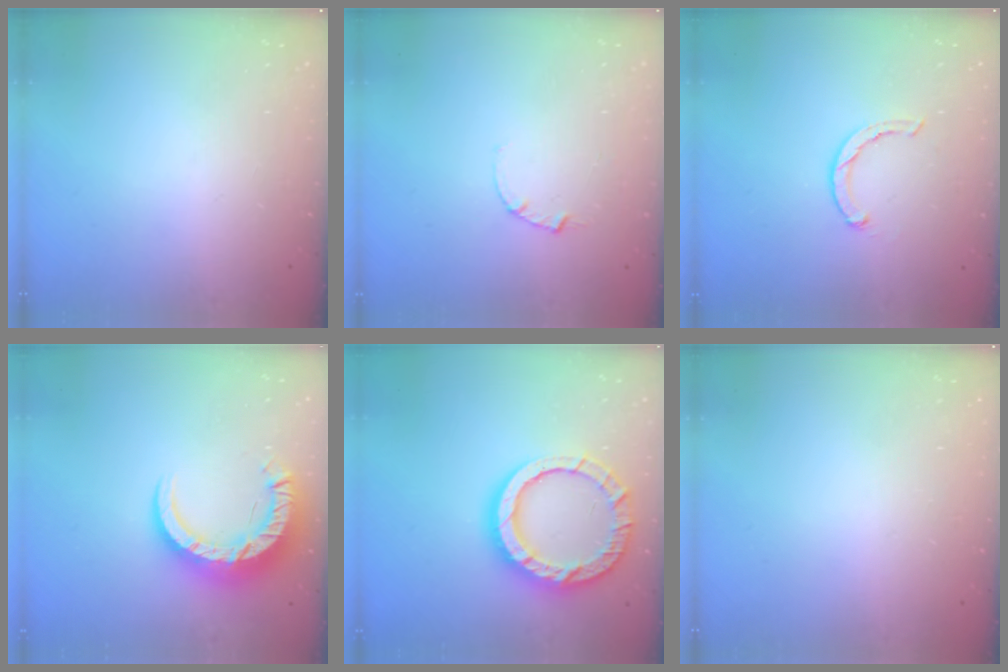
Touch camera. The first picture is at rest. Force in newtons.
{"total": 2.5, "press": 2.5, "slide": 0.3}
{"total": 1.8, "press": 1.8, "slide": 0.4}
{"total": 12.6, "press": 12.5, "slide": 1.3}
{"total": 16.3, "press": 16.2, "slide": 1.5}
{"total": 2.4, "press": 2.4, "slide": 0.2}